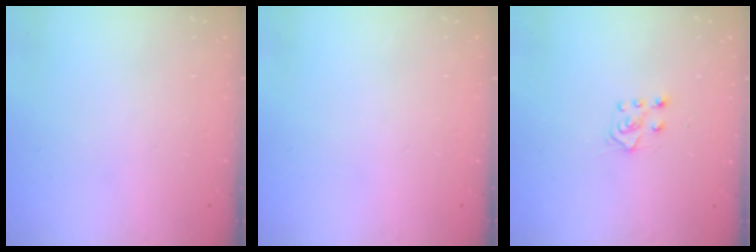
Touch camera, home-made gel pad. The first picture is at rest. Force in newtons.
{"total": 0.0}
{"total": 6.1, "press": 6.1, "slide": 0.5}